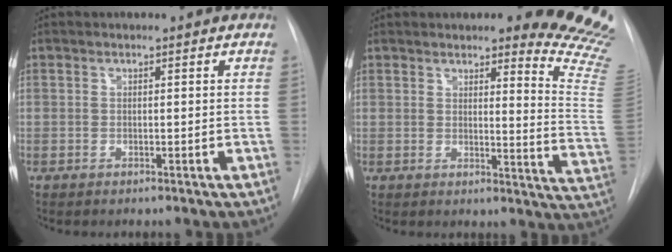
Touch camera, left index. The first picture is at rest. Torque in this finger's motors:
{"motor_torque": [0.09, -0.18, 0.24, 0.04]}